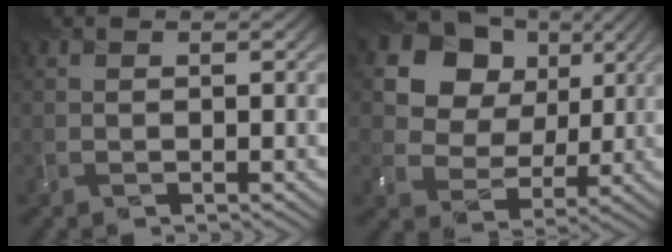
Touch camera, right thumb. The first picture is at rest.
{"total": 14.4, "force": [6.8, 10.9, 6.4], "torque": [-0.176, 0.040, 0.147]}